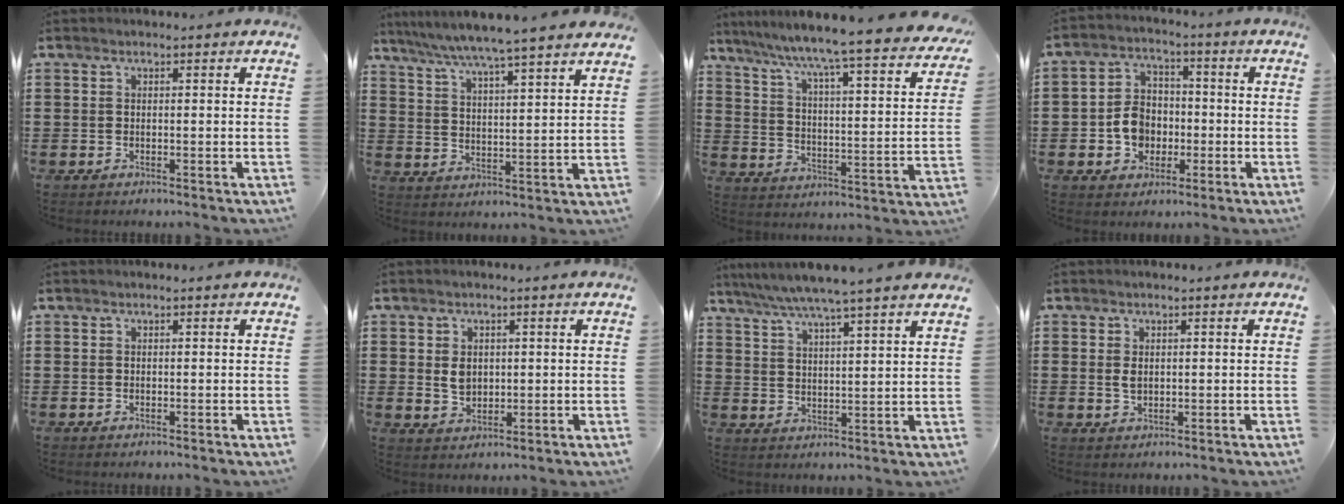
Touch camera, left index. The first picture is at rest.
{"total": 5.8, "force": [5.3, -1.2, 2.0], "torque": [-0.063, -0.041, 0.085]}
{"total": 5.8, "force": [4.9, -1.0, 3.1], "torque": [-0.084, -0.055, 0.068]}
{"total": 6.3, "force": [-1.5, 5.3, 3.1], "torque": [-0.081, 0.012, -0.031]}
{"total": 0.0}
{"total": 2.9, "force": [0.5, 2.3, 1.8], "torque": [-0.034, 0.006, 0.006]}
{"total": 5.6, "force": [4.9, -1.0, 2.6], "torque": [-0.068, -0.028, 0.083]}
{"total": 1.6, "force": [0.3, 0.9, 1.3], "torque": [-0.029, 0.006, 0.003]}